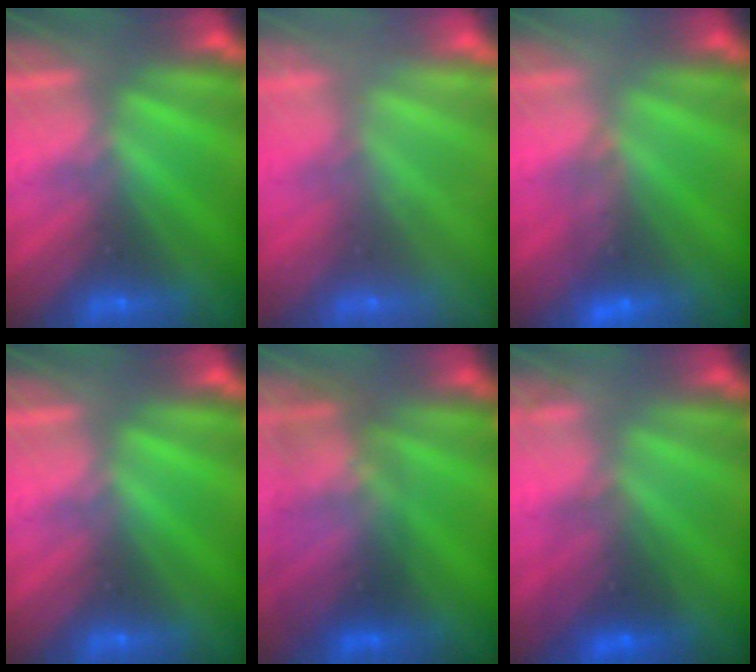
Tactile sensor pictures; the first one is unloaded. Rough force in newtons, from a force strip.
{"total": 2.3}
{"total": 3.8}
{"total": 0.0}
{"total": 2.7}
{"total": 2.7}